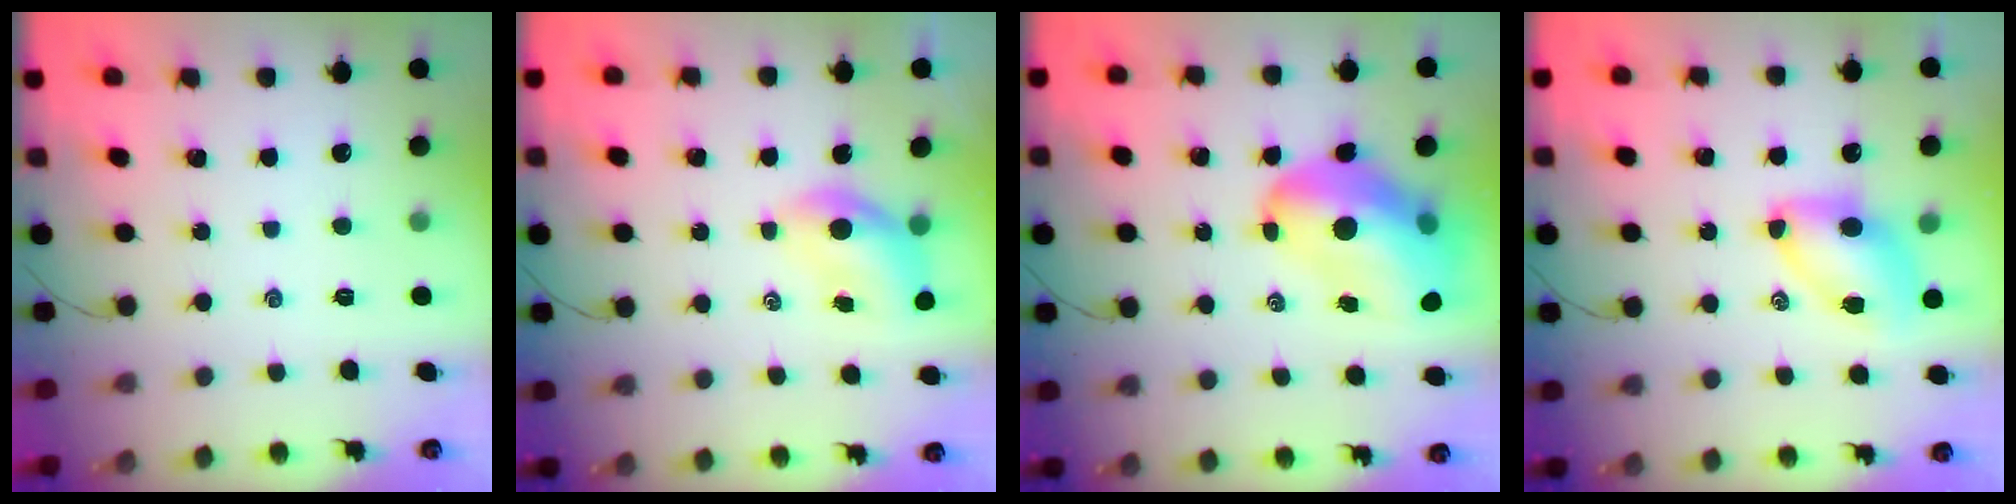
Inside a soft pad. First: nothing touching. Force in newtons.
{"total": 5.7, "press": 5.6, "slide": 0.9}
{"total": 16.7, "press": 16.1, "slide": 4.6}
{"total": 7.6, "press": 7.6, "slide": 0.8}